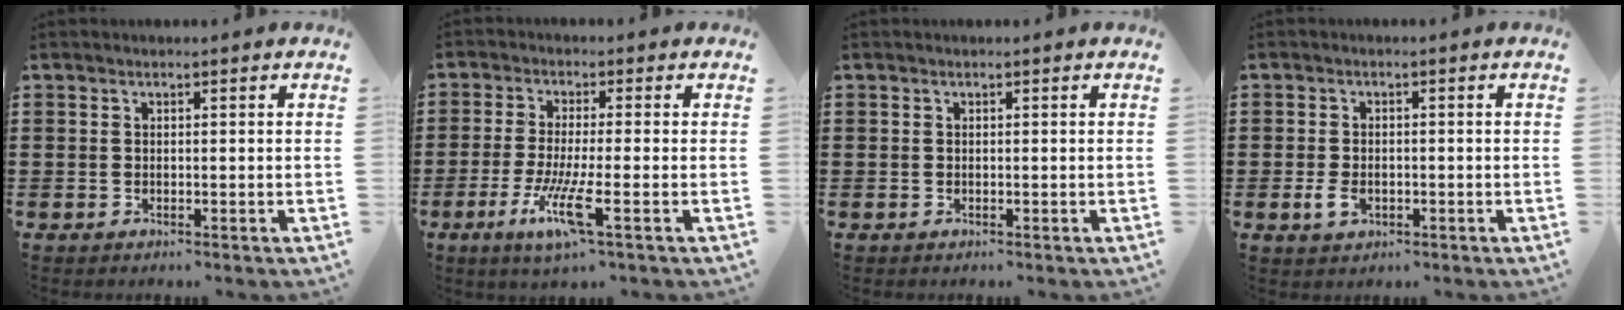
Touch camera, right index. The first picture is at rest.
{"total": 8.0, "force": [-3.2, 0.5, 7.3], "torque": [-0.159, -0.026, -0.062]}
{"total": 0.0}
{"total": 2.6, "force": [-0.8, 1.5, 1.9], "torque": [-0.051, -0.006, -0.019]}